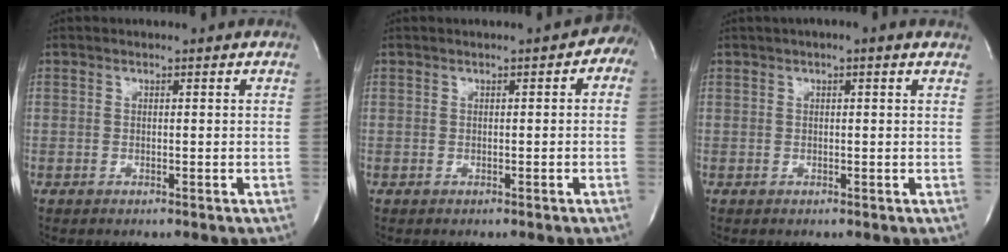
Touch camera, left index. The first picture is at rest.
{"total": 2.3, "force": [0.2, 1.2, 1.9], "torque": [-0.014, 0.009, -0.005]}
{"total": 2.5, "force": [1.4, 0.3, 2.1], "torque": [-0.032, 0.014, 0.013]}